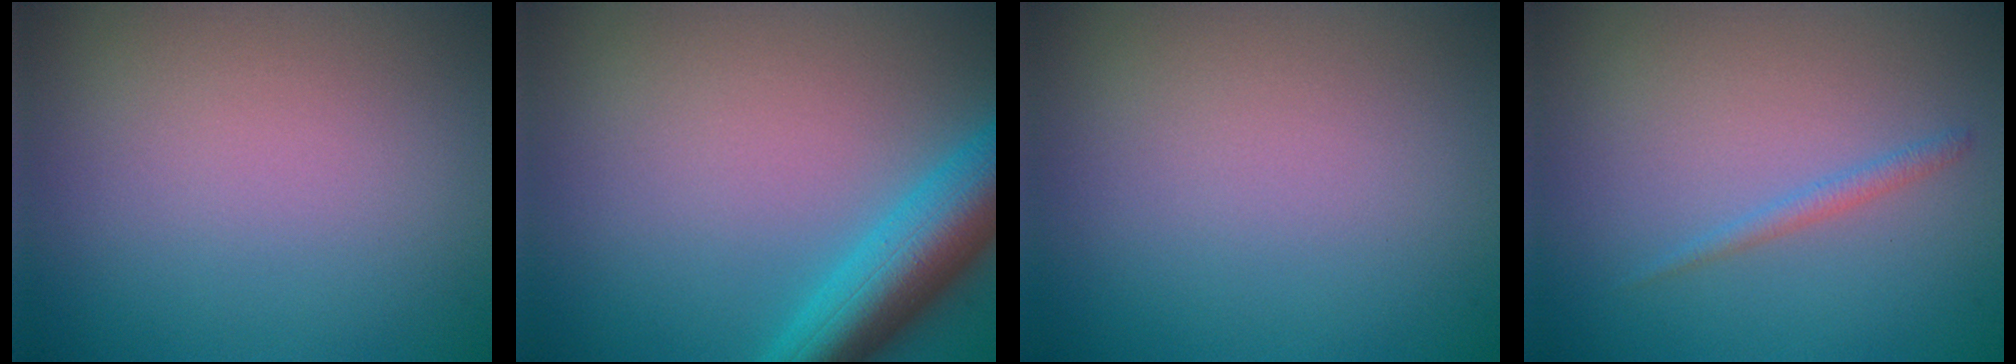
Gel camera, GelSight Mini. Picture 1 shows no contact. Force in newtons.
{"total": 6.6, "press": 6.6, "slide": 0.3}
{"total": 0.0}
{"total": 1.0, "press": 1.0, "slide": 0.1}